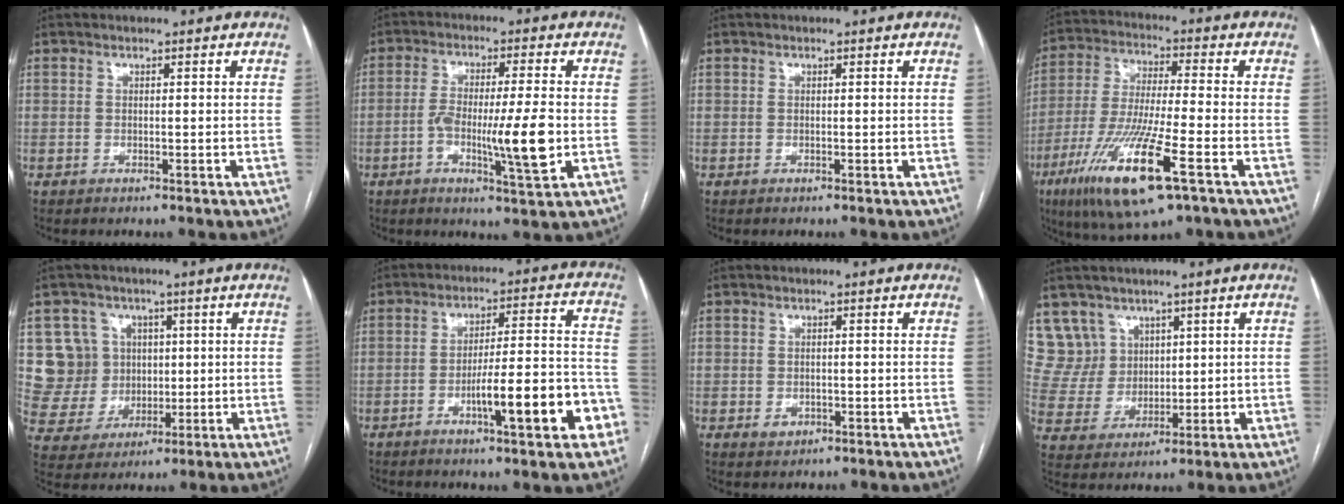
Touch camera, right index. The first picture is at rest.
{"total": 9.7, "force": [-2.0, 0.5, 9.5], "torque": [-0.166, -0.002, -0.032]}
{"total": 0.0}
{"total": 16.4, "force": [-7.8, 1.5, 14.3], "torque": [-0.301, -0.037, -0.140]}
{"total": 9.6, "force": [2.3, 9.2, 1.4], "torque": [-0.044, 0.030, 0.058]}
{"total": 13.3, "force": [-5.4, 2.0, 12.0], "torque": [-0.174, 0.020, -0.072]}
{"total": 2.1, "force": [-0.7, 1.8, 0.8], "torque": [-0.009, 0.003, -0.005]}
{"total": 7.8, "force": [4.8, 6.1, -0.2], "torque": [-0.002, 0.026, 0.112]}